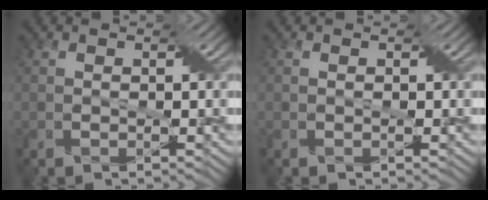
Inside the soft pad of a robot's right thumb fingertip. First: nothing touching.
{"total": 0.0}